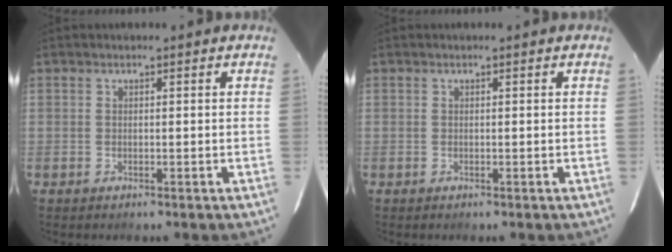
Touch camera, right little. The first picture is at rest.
{"total": 0.0}